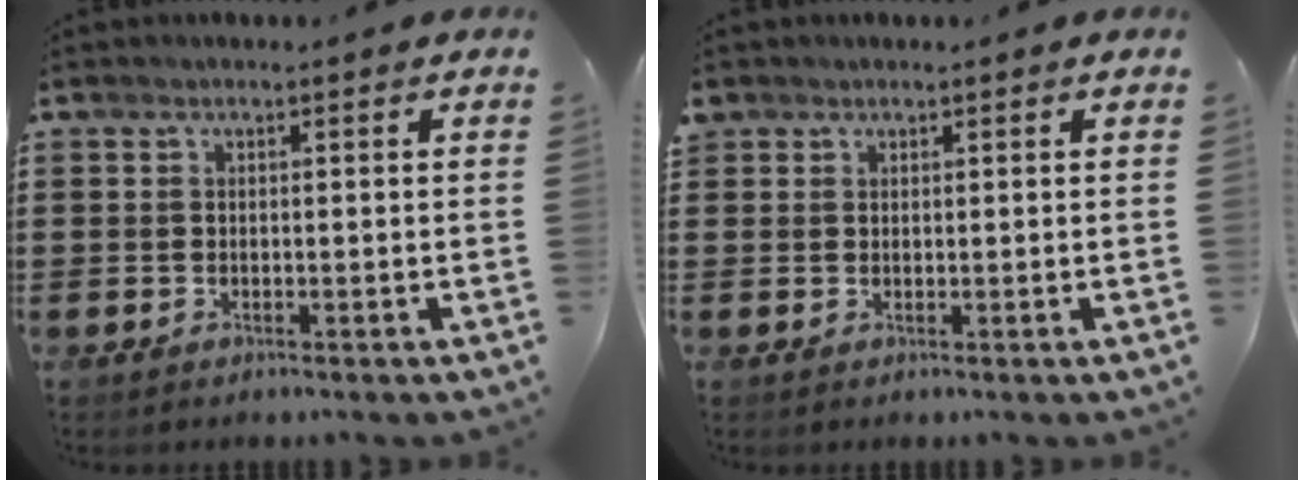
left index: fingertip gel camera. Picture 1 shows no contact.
{"total": 1.2, "force": [1.0, 0.6, 0.1], "torque": [-0.004, 0.004, 0.020]}